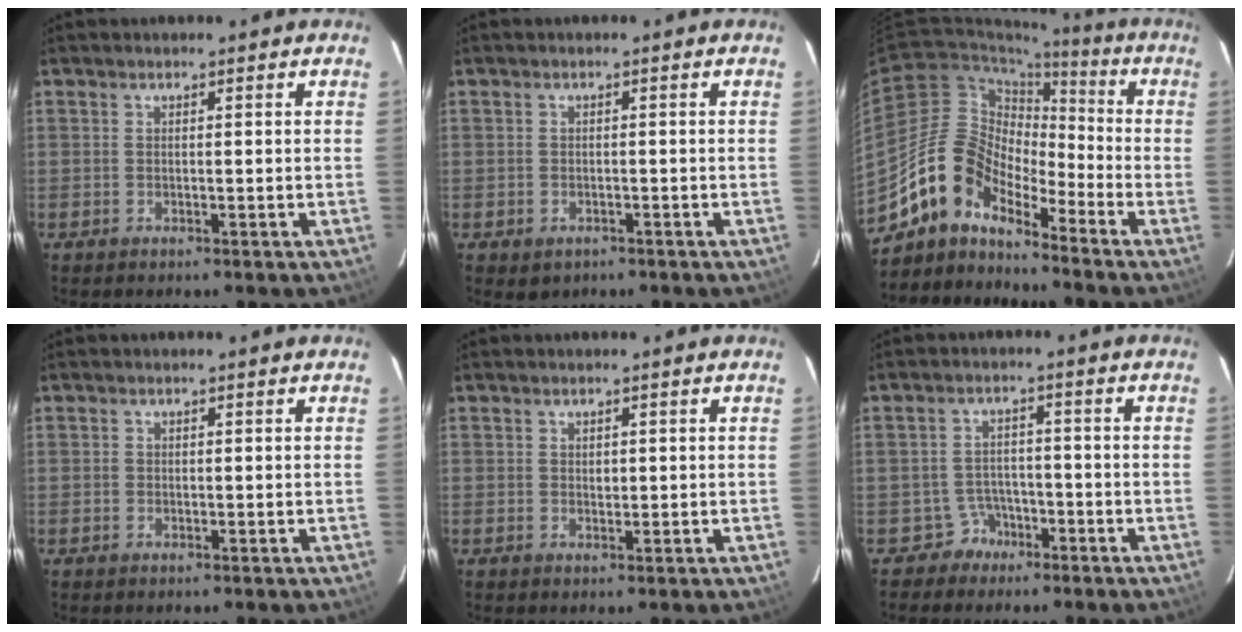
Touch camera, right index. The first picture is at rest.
{"total": 2.7, "force": [-1.2, 2.1, 1.0], "torque": [-0.024, -0.001, -0.009]}
{"total": 11.7, "force": [-9.8, 5.1, 3.9], "torque": [-0.069, 0.029, -0.196]}
{"total": 0.6, "force": [-0.1, 0.6, 0.1], "torque": [0.000, 0.000, -0.002]}
{"total": 1.1, "force": [0.3, 0.8, 0.6], "torque": [-0.006, 0.003, 0.008]}
{"total": 3.9, "force": [-2.7, 2.7, -0.6], "torque": [0.006, 0.018, -0.046]}